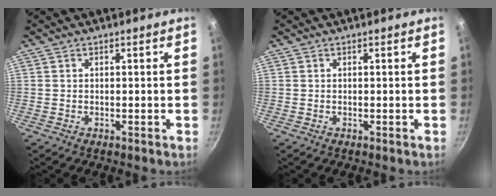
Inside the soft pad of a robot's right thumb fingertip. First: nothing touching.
{"total": 0.0}